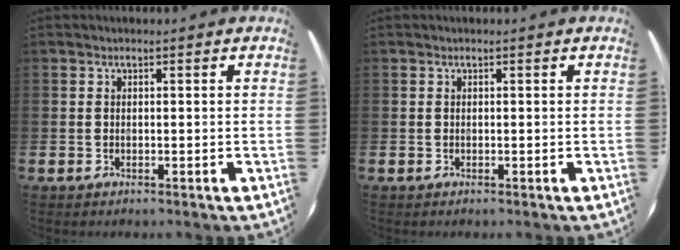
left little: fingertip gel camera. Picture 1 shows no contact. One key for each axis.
{"total": 0.0}